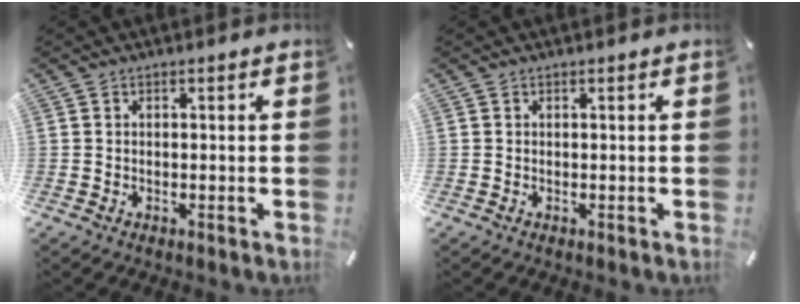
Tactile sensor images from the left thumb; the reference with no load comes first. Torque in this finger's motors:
{"motor_torque": [0.00, 0.00, 0.00, 0.00, 0.00]}